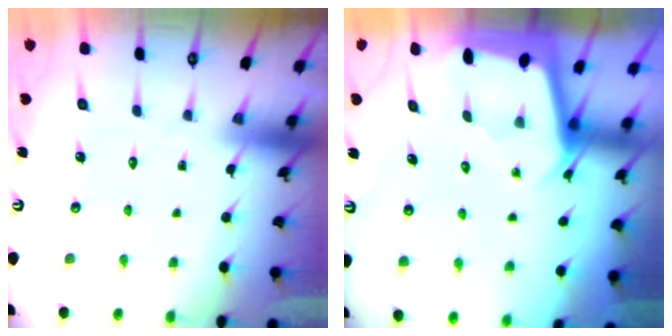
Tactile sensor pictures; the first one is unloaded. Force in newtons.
{"total": 1.9, "press": 1.9, "slide": 0.3}